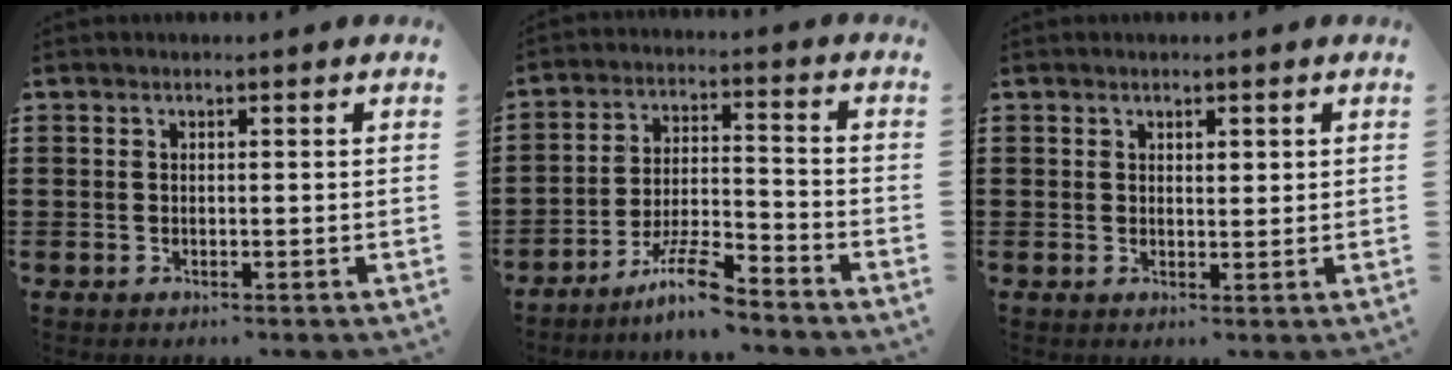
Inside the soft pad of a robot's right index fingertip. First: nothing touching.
{"total": 8.2, "force": [-6.6, 1.1, 4.7], "torque": [-0.093, 0.007, -0.125]}
{"total": 1.1, "force": [0.7, 0.6, 0.5], "torque": [-0.002, 0.001, 0.012]}